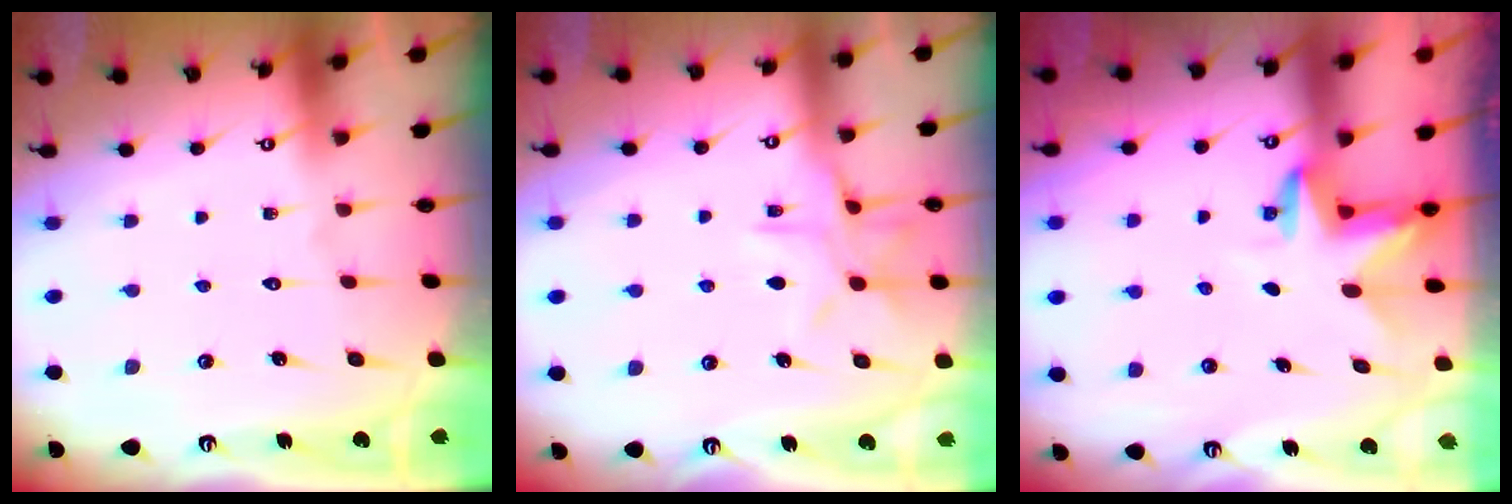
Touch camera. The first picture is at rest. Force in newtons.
{"total": 9.6, "press": 9.6, "slide": 0.7}
{"total": 3.3, "press": 3.3, "slide": 0.2}